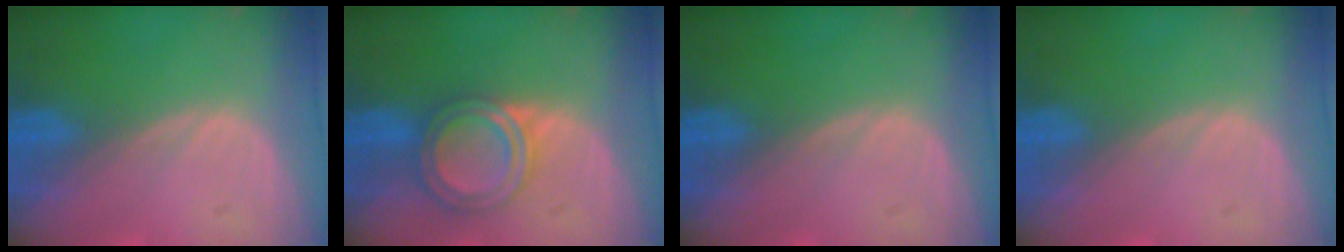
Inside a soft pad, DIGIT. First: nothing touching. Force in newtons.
{"total": 5.9, "press": 5.4, "slide": 2.5}
{"total": 0.0}
{"total": 0.0}